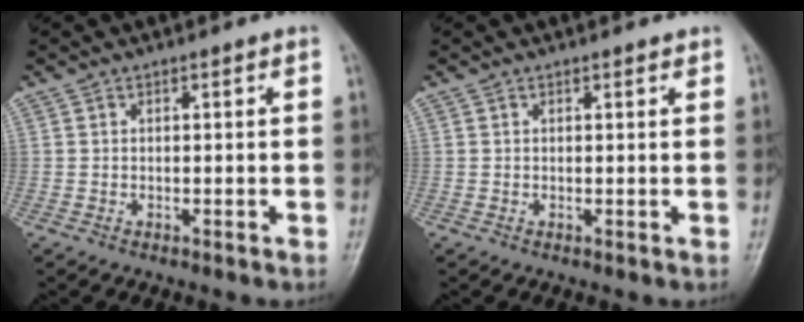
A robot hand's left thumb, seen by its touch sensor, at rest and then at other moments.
{"total": 0.9, "force": [0.7, 0.3, 0.5], "torque": [-0.007, -0.002, 0.007]}